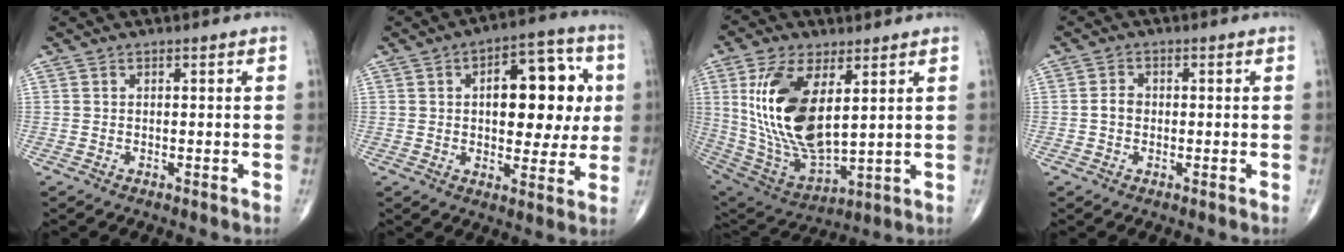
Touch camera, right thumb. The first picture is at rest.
{"total": 16.3, "force": [2.5, 8.4, 13.7], "torque": [-0.143, 0.015, 0.033]}
{"total": 19.9, "force": [5.0, 9.5, 16.7], "torque": [-0.323, -0.027, 0.107]}
{"total": 2.3, "force": [-0.3, 1.8, 1.3], "torque": [-0.018, 0.008, -0.009]}